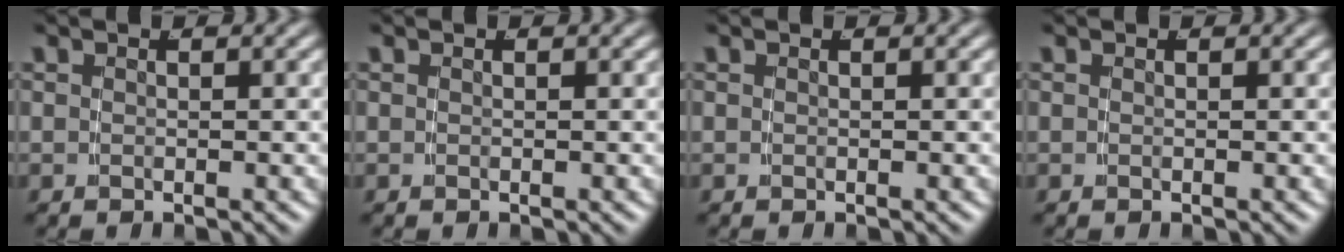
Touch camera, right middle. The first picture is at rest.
{"total": 0.0}
{"total": 0.0}
{"total": 0.0}